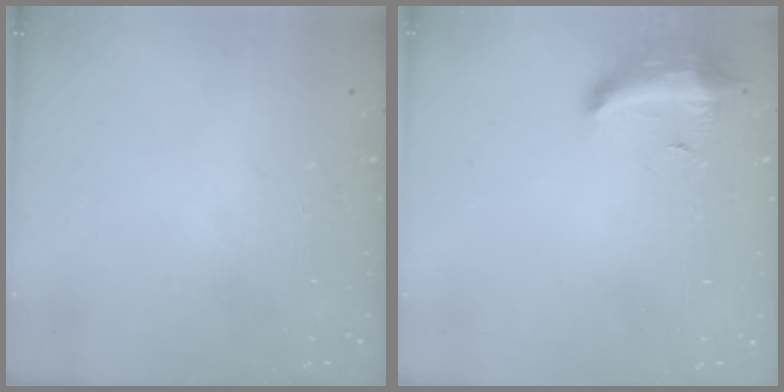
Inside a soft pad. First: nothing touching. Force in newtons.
{"total": 8.5, "press": 8.4, "slide": 1.4}